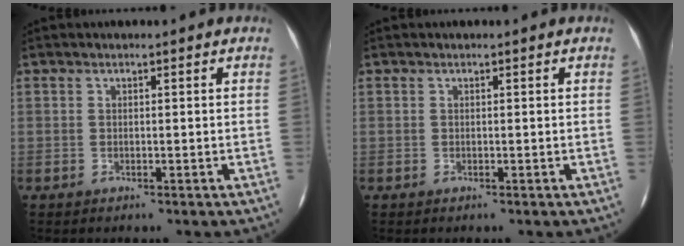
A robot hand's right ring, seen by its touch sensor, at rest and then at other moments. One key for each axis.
{"total": 0.0}